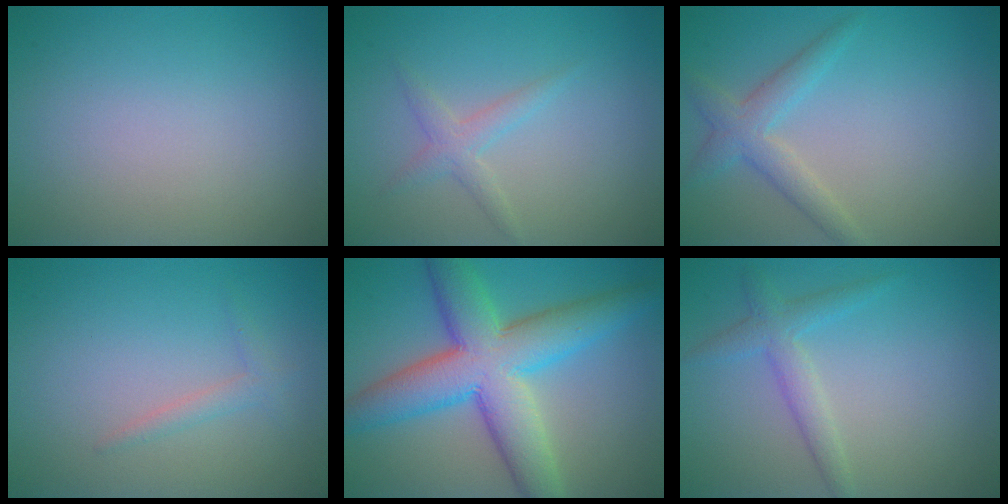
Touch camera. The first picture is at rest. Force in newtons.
{"total": 1.8, "press": 1.8, "slide": 0.1}
{"total": 2.8, "press": 2.8, "slide": 0.1}
{"total": 1.3, "press": 1.3, "slide": 0.1}
{"total": 9.8, "press": 9.8, "slide": 0.3}
{"total": 2.4, "press": 2.4, "slide": 0.1}